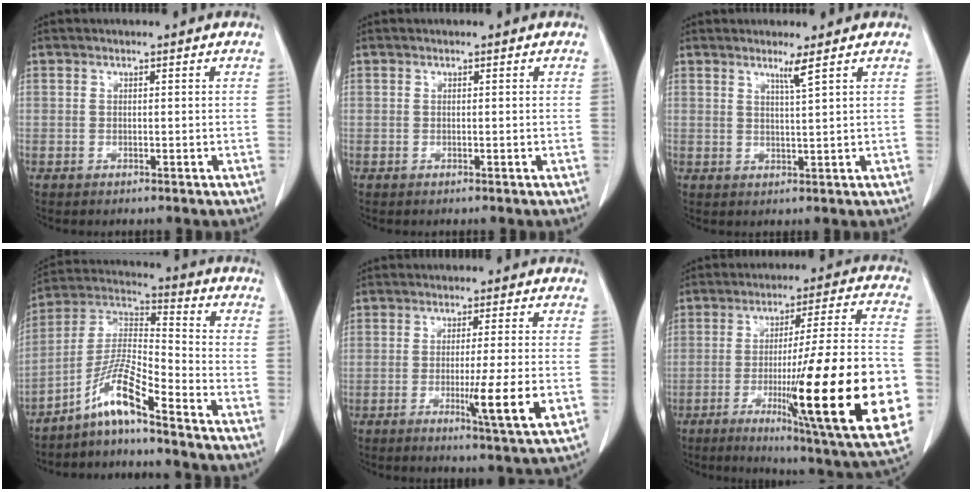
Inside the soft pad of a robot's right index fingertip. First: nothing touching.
{"total": 0.0}
{"total": 2.2, "force": [1.4, -0.8, 1.4], "torque": [-0.031, -0.013, 0.030]}
{"total": 9.0, "force": [-6.6, -0.1, 6.1], "torque": [-0.130, 0.008, -0.127]}
{"total": 8.3, "force": [-2.1, -0.7, 8.0], "torque": [-0.124, -0.022, -0.033]}
{"total": 27.3, "force": [-6.8, 1.0, 26.5], "torque": [-0.329, -0.029, -0.105]}